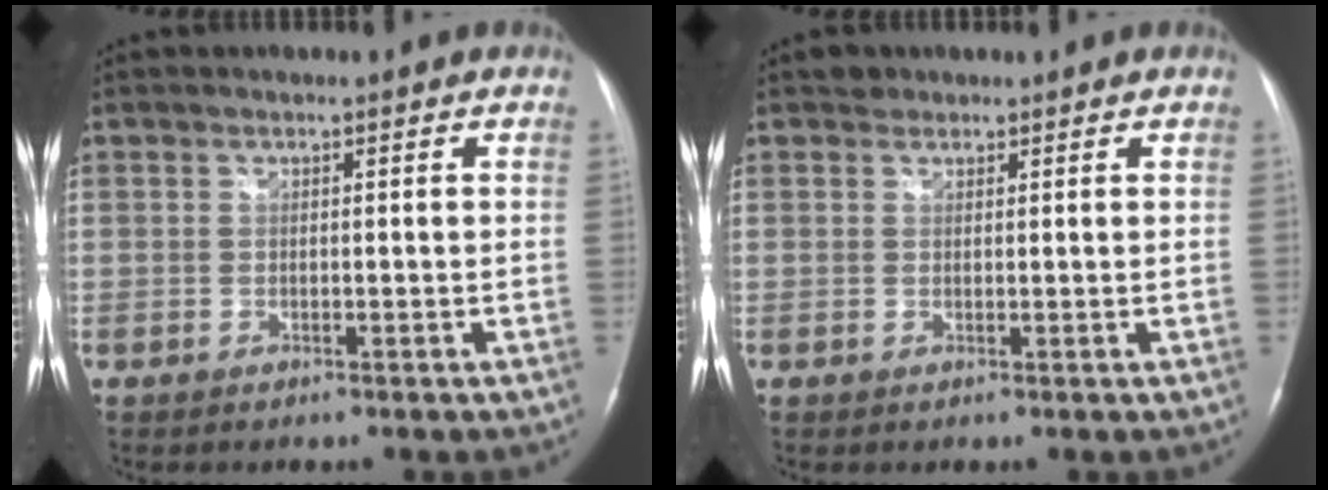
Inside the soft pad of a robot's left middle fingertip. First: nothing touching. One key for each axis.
{"total": 1.2, "fx": 0.9, "fy": 0.8, "fz": -0.1, "tx": 0.006, "ty": 0.003, "tz": 0.008}